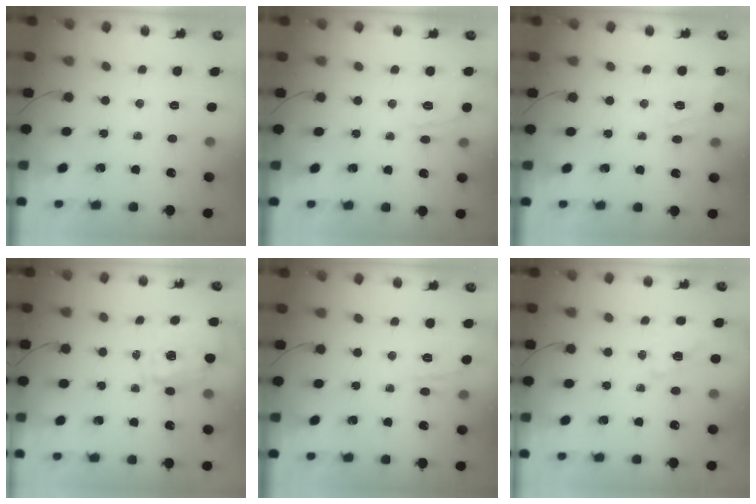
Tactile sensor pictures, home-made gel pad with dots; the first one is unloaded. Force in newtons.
{"total": 9.6, "press": 9.6, "slide": 1.2}
{"total": 12.4, "press": 12.4, "slide": 0.6}
{"total": 1.6, "press": 1.5, "slide": 0.5}
{"total": 2.4, "press": 2.0, "slide": 1.3}
{"total": 1.5, "press": 0.9, "slide": 1.1}